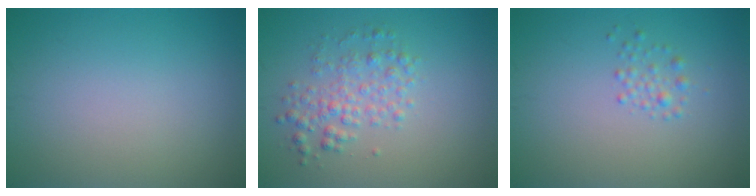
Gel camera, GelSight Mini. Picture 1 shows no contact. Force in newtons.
{"total": 2.9, "press": 2.9, "slide": 0.1}
{"total": 1.2, "press": 1.2, "slide": 0.0}